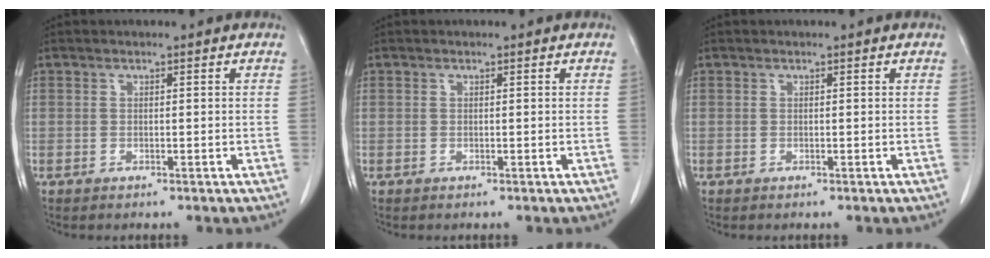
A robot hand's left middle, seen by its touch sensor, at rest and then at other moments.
{"total": 0.0}
{"total": 0.0}